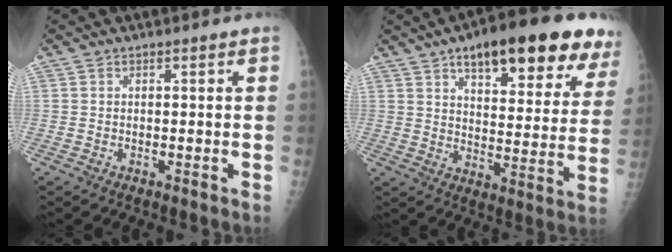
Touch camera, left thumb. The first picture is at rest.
{"total": 24.0, "force": [14.0, 8.3, 17.6], "torque": [-0.205, -0.027, 0.193]}